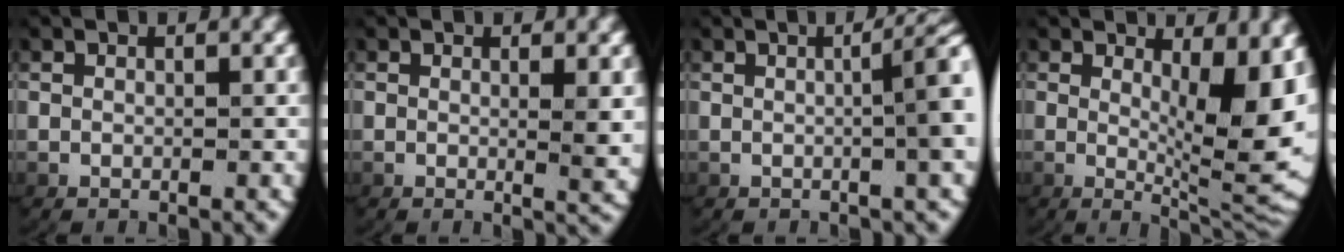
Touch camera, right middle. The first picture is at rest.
{"total": 1.6, "force": [0.3, -0.1, 1.6], "torque": [-0.025, -0.013, 0.008]}
{"total": 5.5, "force": [0.6, 1.6, 5.3], "torque": [-0.053, 0.017, 0.005]}
{"total": 9.2, "force": [1.6, 2.9, 8.6], "torque": [-0.105, -0.023, 0.039]}